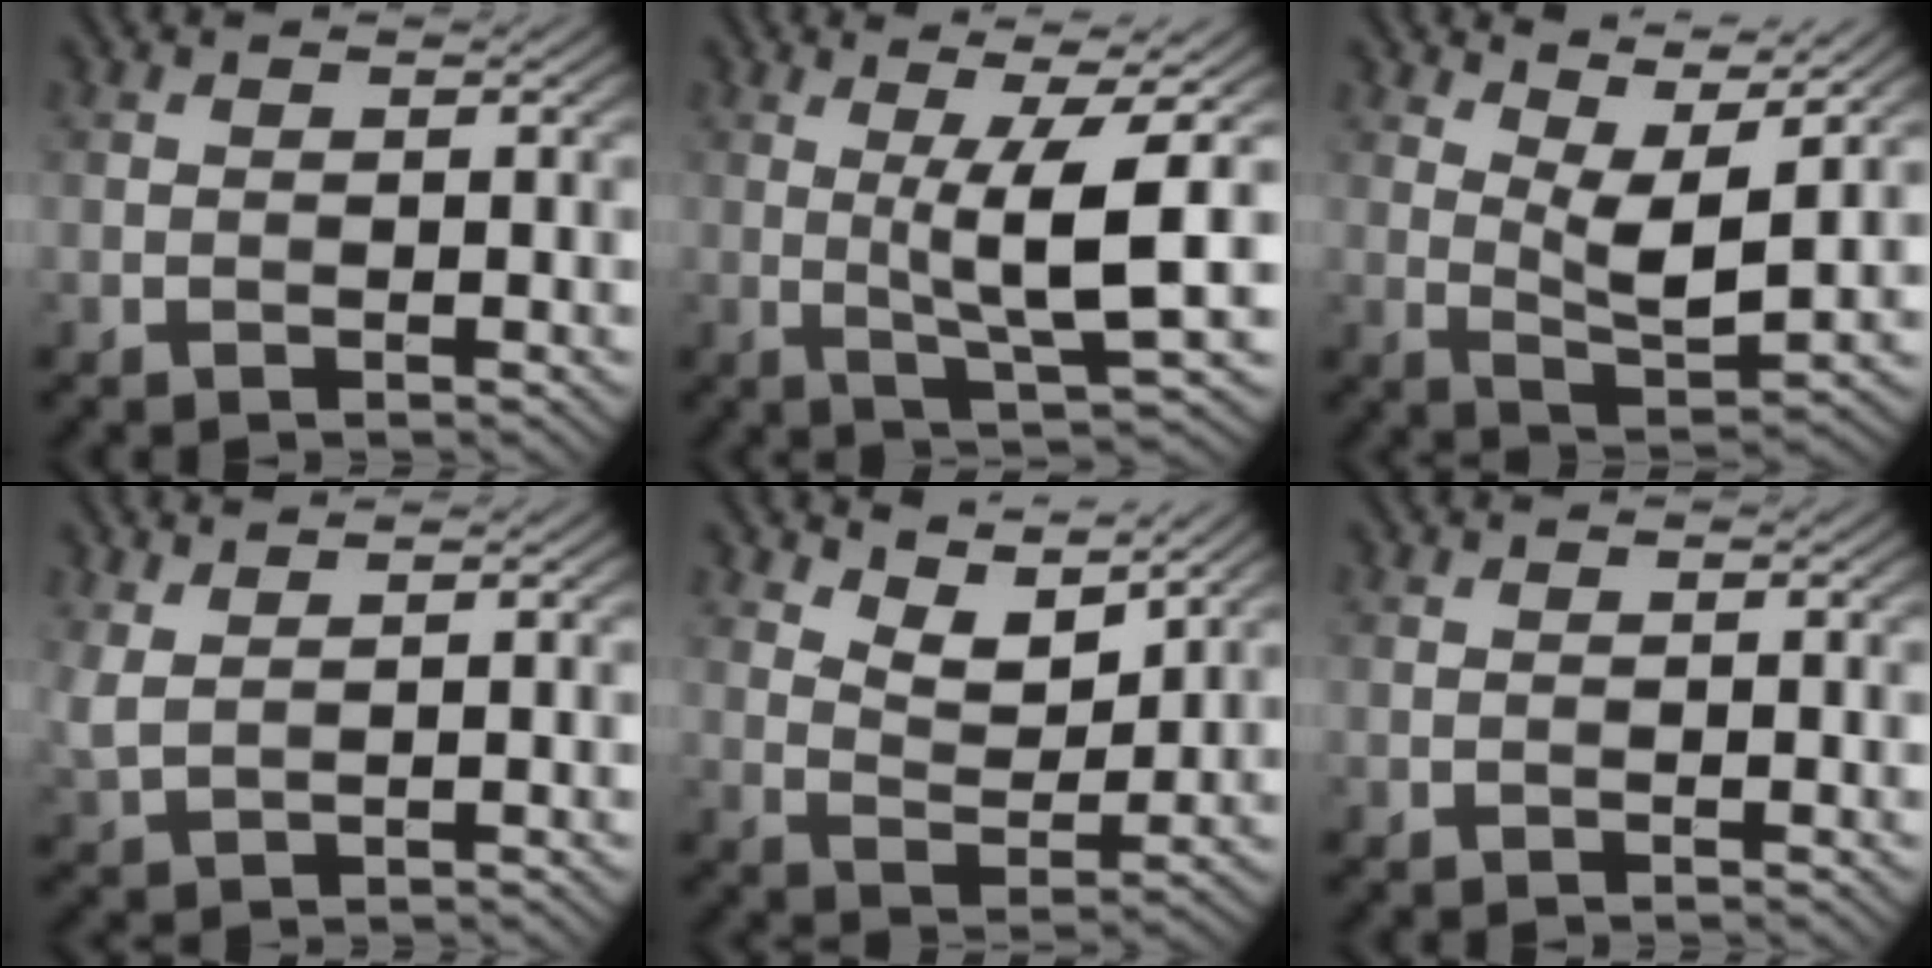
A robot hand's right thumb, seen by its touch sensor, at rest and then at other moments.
{"total": 8.1, "force": [1.1, 1.0, 7.9], "torque": [-0.140, 0.009, 0.024]}
{"total": 8.1, "force": [5.3, 2.3, 5.7], "torque": [-0.113, -0.008, 0.096]}
{"total": 3.0, "force": [2.1, 0.8, 1.9], "torque": [-0.058, 0.005, 0.049]}
{"total": 6.6, "force": [5.3, 2.3, 3.2], "torque": [-0.065, -0.007, 0.094]}
{"total": 0.0}